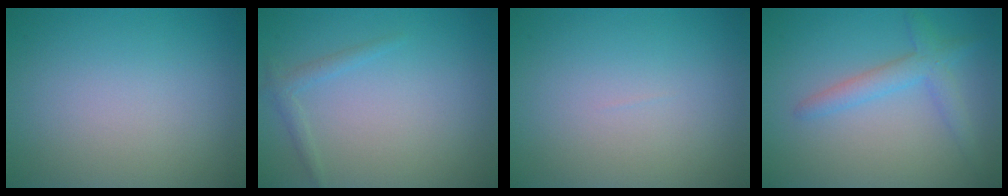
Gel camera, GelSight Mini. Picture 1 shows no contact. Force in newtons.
{"total": 1.2, "press": 1.2, "slide": 0.1}
{"total": 0.0}
{"total": 2.7, "press": 2.7, "slide": 0.0}